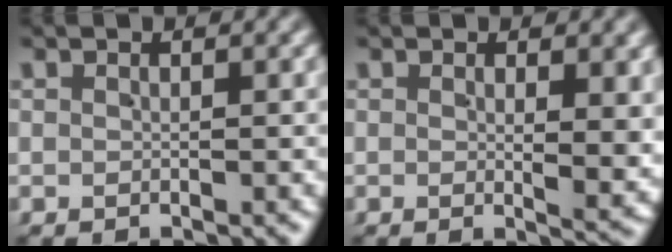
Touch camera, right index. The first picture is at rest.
{"total": 2.6, "force": [0.4, 0.2, 2.6], "torque": [-0.032, -0.009, 0.008]}